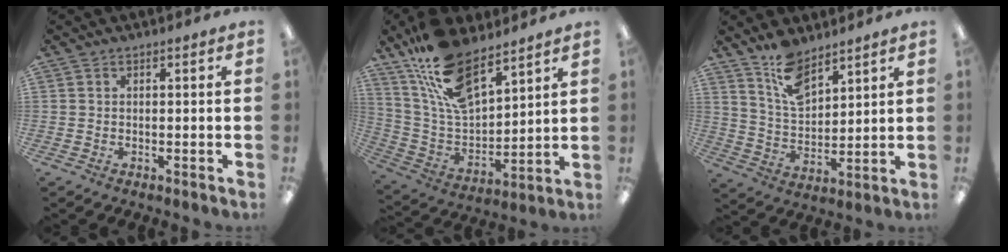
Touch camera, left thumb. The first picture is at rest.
{"total": 17.7, "force": [12.5, 7.4, 10.1], "torque": [-0.227, -0.065, 0.225]}
{"total": 10.8, "force": [8.1, 4.9, 5.3], "torque": [-0.102, -0.039, 0.149]}